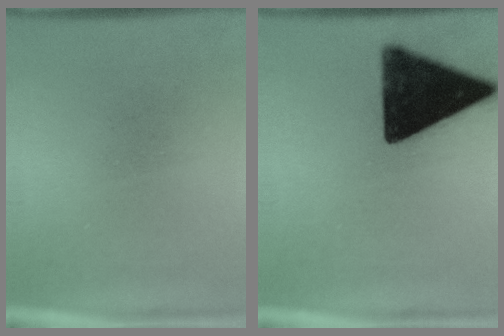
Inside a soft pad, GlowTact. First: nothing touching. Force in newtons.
{"total": 17.4}